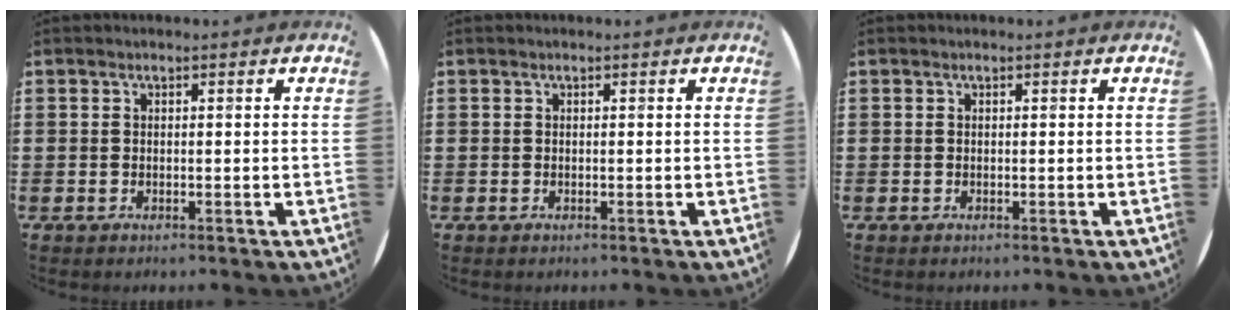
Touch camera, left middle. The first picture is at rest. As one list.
[{"total": 0.0}, {"total": 0.0}]